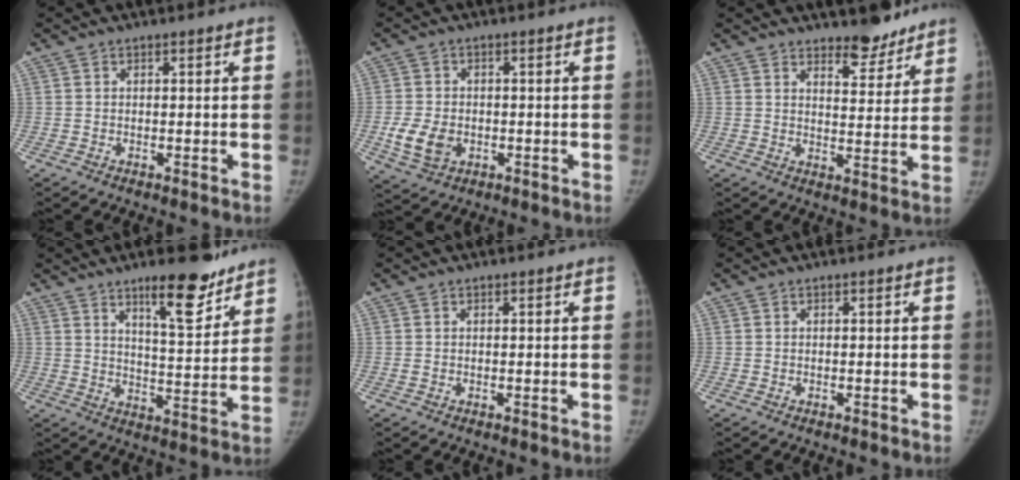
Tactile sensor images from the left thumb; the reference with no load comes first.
{"total": 7.0, "force": [-1.5, 5.2, 4.4], "torque": [-0.080, -0.004, -0.021]}
{"total": 7.1, "force": [6.0, 2.5, 2.7], "torque": [-0.010, -0.049, 0.092]}
{"total": 12.3, "force": [8.8, 3.4, 7.9], "torque": [-0.091, -0.065, 0.138]}
{"total": 0.6, "force": [0.2, 0.5, 0.3], "torque": [-0.007, -0.001, 0.003]}
{"total": 0.0}